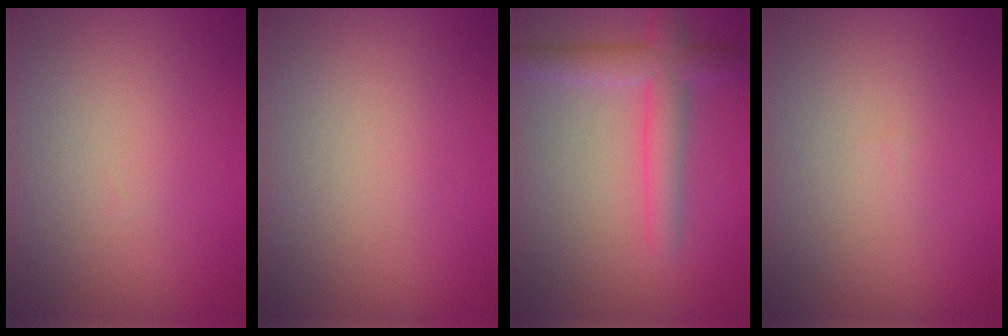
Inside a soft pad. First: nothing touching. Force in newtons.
{"total": 0.0}
{"total": 2.9, "press": 2.9, "slide": 0.1}
{"total": 0.0}